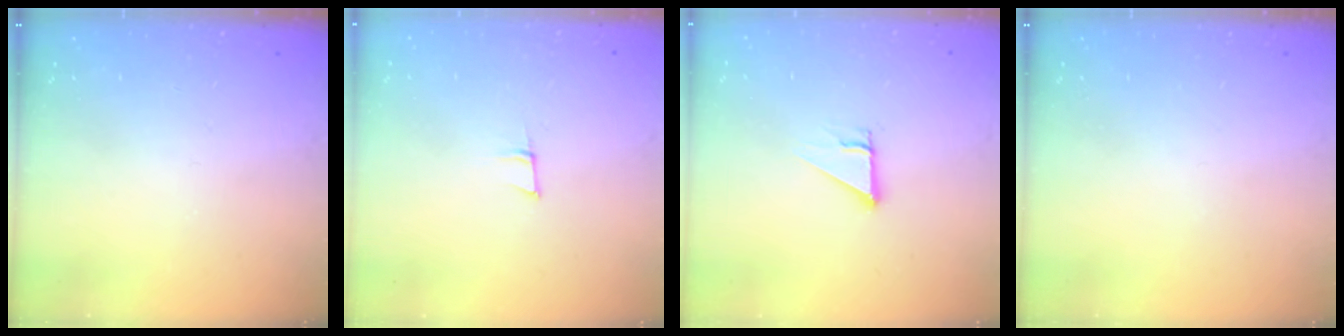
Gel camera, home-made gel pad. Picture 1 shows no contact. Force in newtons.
{"total": 5.5, "press": 5.4, "slide": 0.8}
{"total": 2.5, "press": 2.5, "slide": 0.1}
{"total": 0.0}